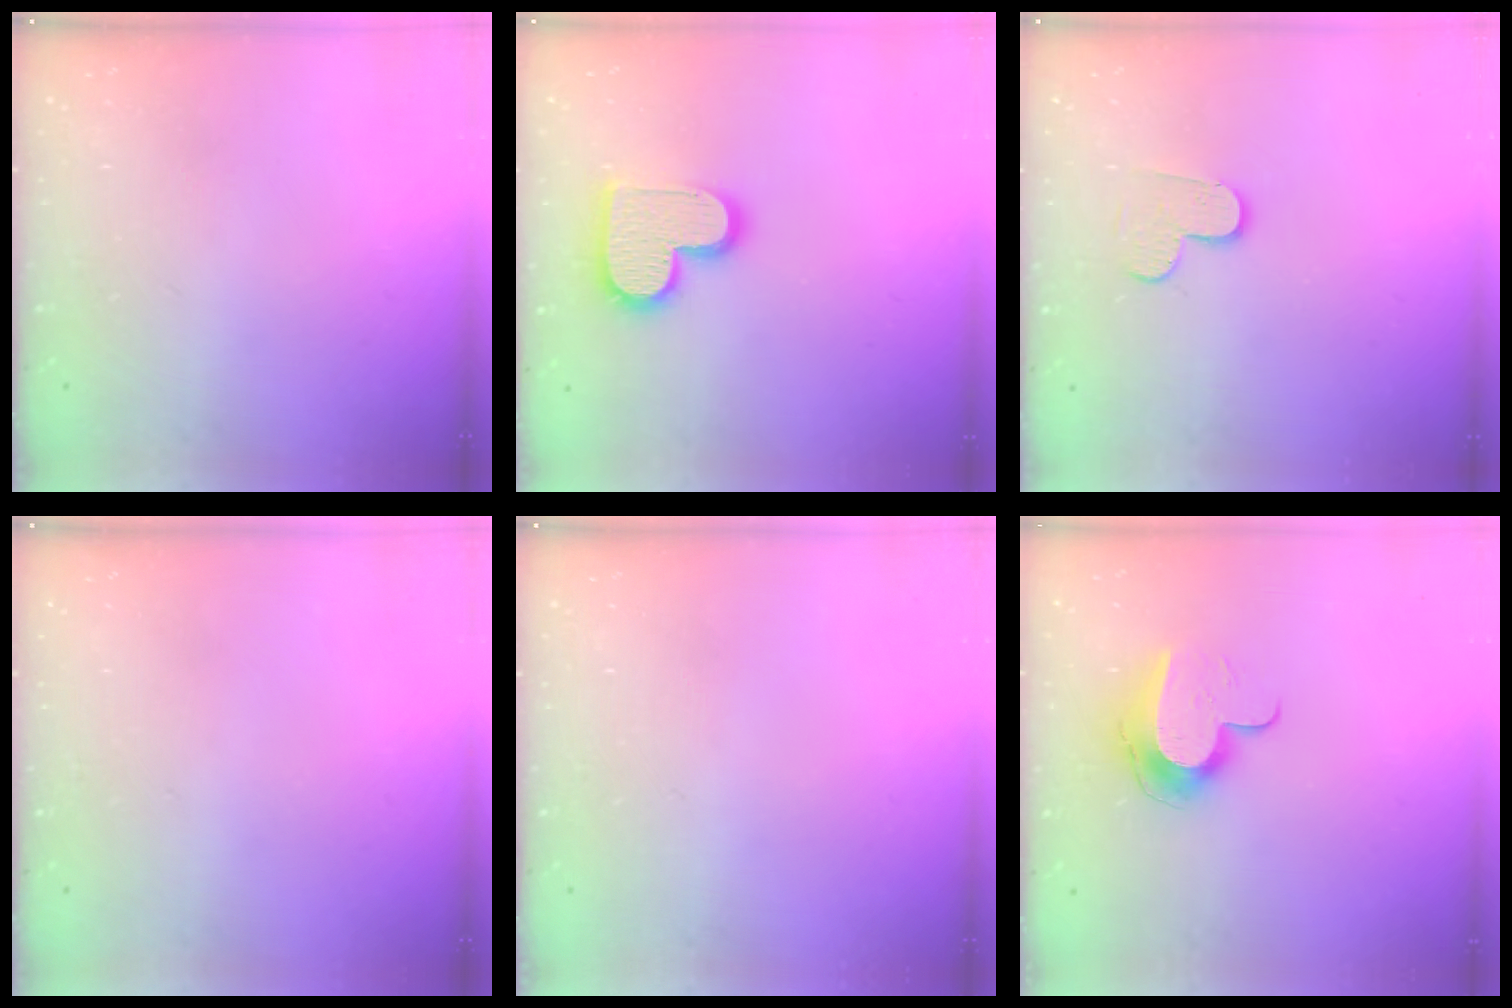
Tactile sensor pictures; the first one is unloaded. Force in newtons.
{"total": 15.1, "press": 15.1, "slide": 1.1}
{"total": 4.2, "press": 4.2, "slide": 0.4}
{"total": 0.0}
{"total": 0.0}
{"total": 10.8, "press": 10.8, "slide": 0.9}